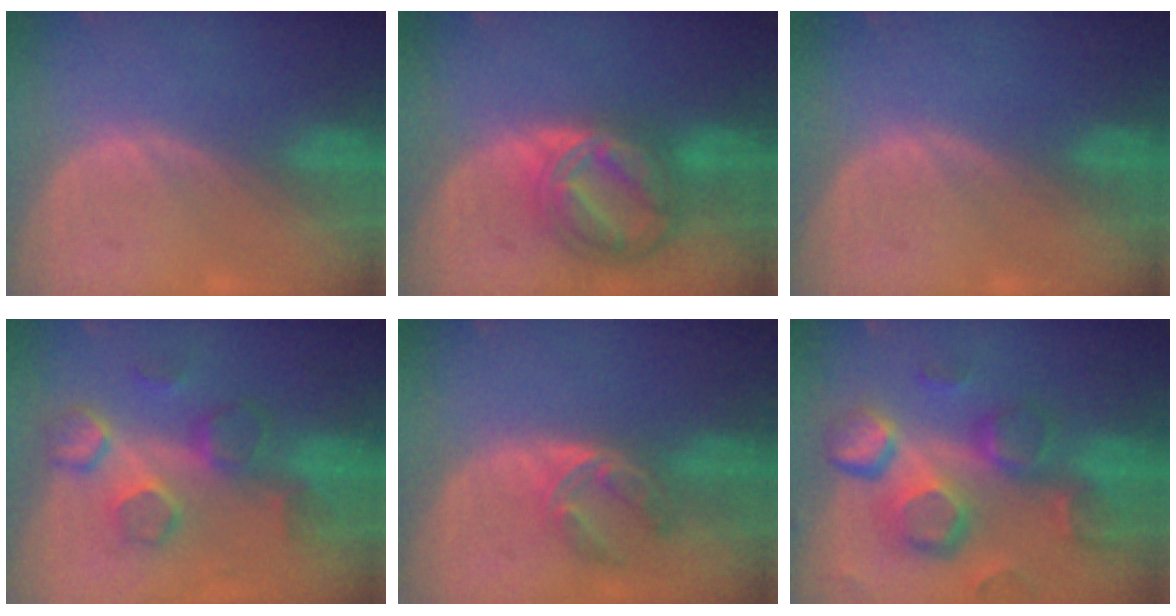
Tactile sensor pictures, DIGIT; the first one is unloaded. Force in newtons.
{"total": 8.9, "press": 8.8, "slide": 0.7}
{"total": 0.0}
{"total": 8.5, "press": 7.8, "slide": 3.4}
{"total": 5.7, "press": 4.5, "slide": 3.4}
{"total": 12.8, "press": 11.2, "slide": 6.2}